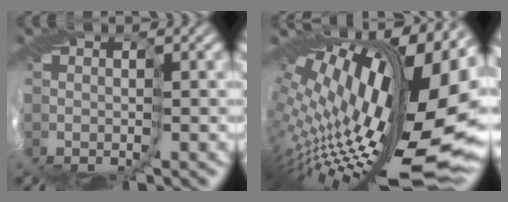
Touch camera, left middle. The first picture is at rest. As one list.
[{"total": 15.3, "force": [2.4, 6.2, 13.8], "torque": [-0.215, -0.020, 0.056]}]